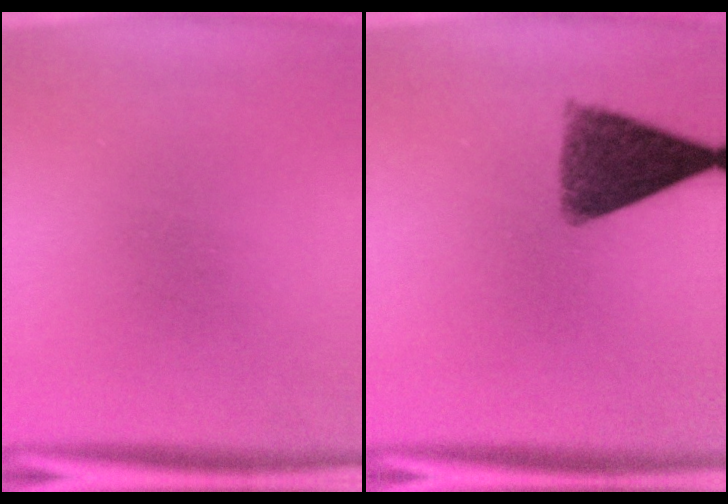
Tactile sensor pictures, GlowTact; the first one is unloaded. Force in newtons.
{"total": 10.1}